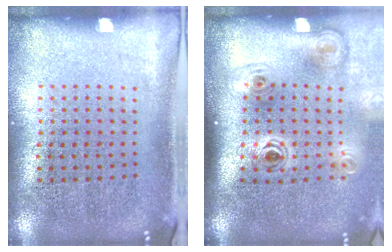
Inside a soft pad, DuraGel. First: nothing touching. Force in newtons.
{"total": 2.2, "press": 1.5, "slide": 1.6}